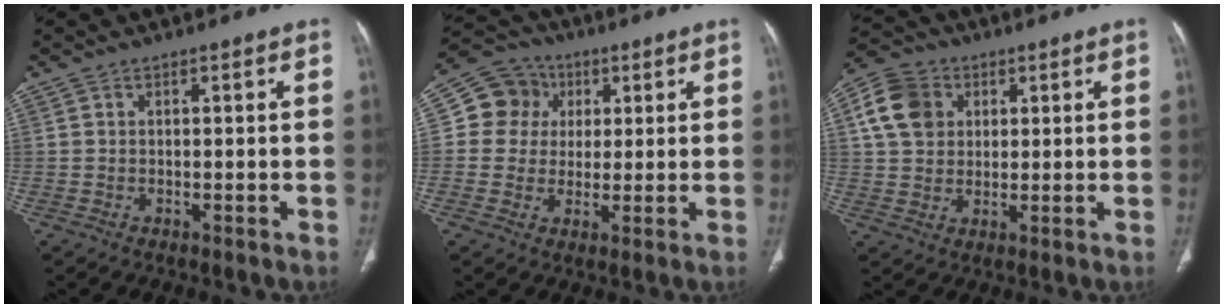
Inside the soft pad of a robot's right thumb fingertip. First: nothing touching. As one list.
[{"total": 9.4, "force": [2.0, 8.7, 2.8], "torque": [-0.020, 0.008, 0.027]}, {"total": 9.8, "force": [2.8, 8.2, 4.7], "torque": [-0.074, 0.004, 0.046]}]